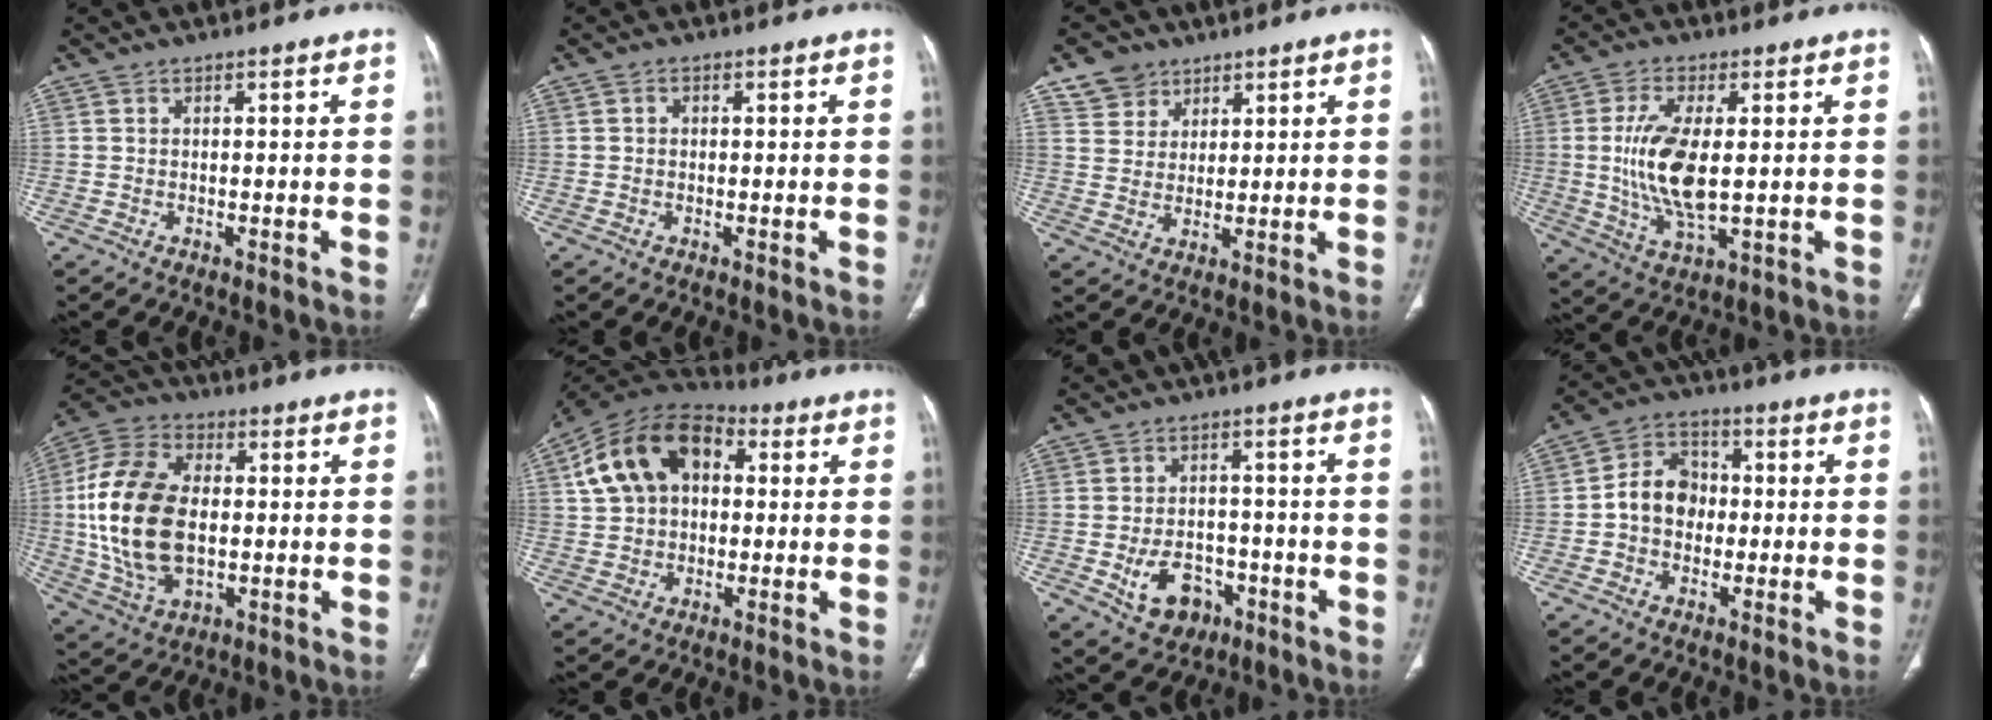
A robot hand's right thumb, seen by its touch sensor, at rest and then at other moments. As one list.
[{"total": 0.7, "force": [0.1, 0.7, 0.3], "torque": [-0.003, 0.003, 0.001]}, {"total": 5.8, "force": [3.8, 4.3, 0.7], "torque": [0.005, -0.020, 0.076]}, {"total": 12.0, "force": [0.4, 4.9, 10.9], "torque": [-0.228, -0.015, 0.015]}, {"total": 19.8, "force": [0.2, 12.0, 15.7], "torque": [-0.319, 0.005, 0.011]}, {"total": 16.2, "force": [3.7, 11.2, 11.1], "torque": [-0.185, 0.027, 0.056]}, {"total": 8.6, "force": [-3.2, 6.4, 4.8], "torque": [-0.058, 0.022, -0.041]}, {"total": 8.3, "force": [-0.6, 6.8, 4.8], "torque": [-0.059, 0.027, -0.024]}]